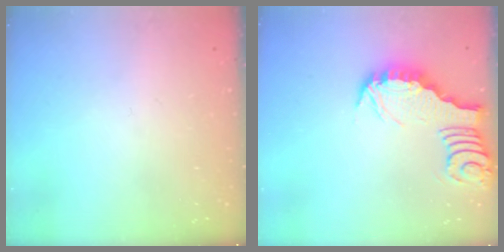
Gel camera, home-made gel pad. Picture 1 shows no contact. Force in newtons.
{"total": 3.3, "press": 3.2, "slide": 0.4}